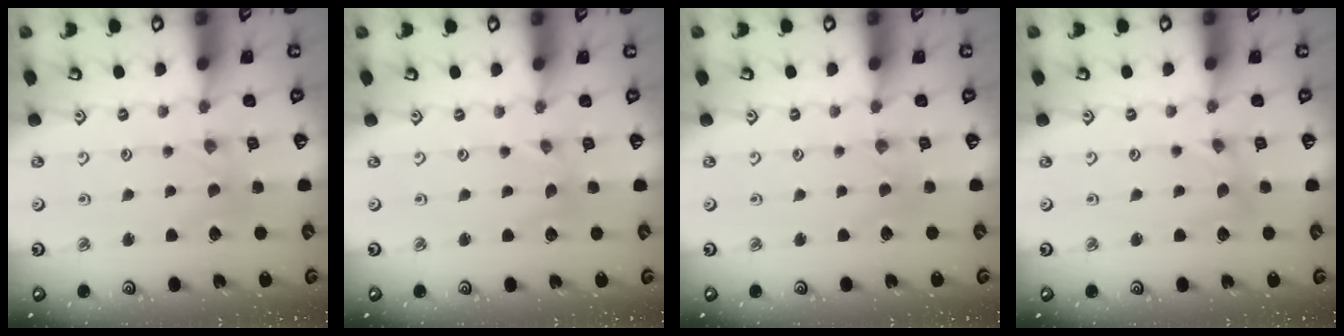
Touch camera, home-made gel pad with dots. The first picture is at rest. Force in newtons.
{"total": 0.0}
{"total": 0.9, "press": 0.9, "slide": 0.2}
{"total": 0.0}